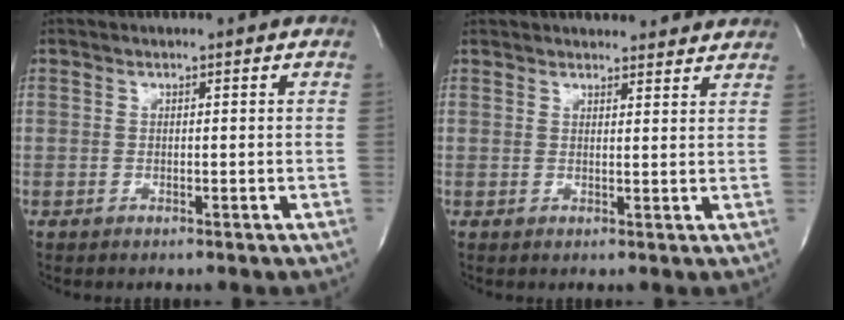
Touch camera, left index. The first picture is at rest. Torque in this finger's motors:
{"motor_torque": [0.16, -0.25, 0.45, 0.10]}